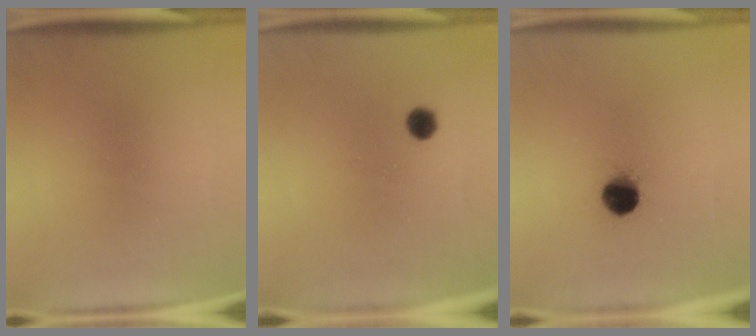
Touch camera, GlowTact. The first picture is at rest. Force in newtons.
{"total": 2.5}
{"total": 6.6}